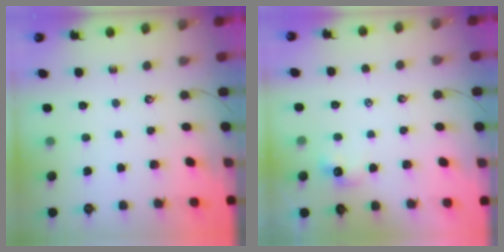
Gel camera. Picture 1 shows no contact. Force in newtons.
{"total": 2.3, "press": 2.2, "slide": 0.4}